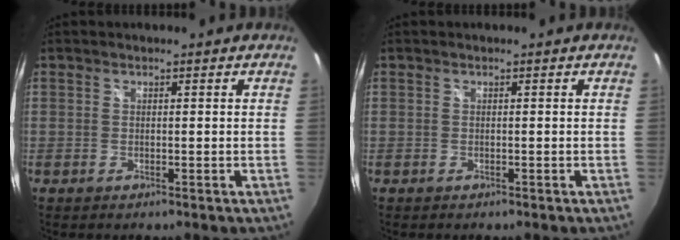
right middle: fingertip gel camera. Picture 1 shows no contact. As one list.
[{"total": 0.0}]